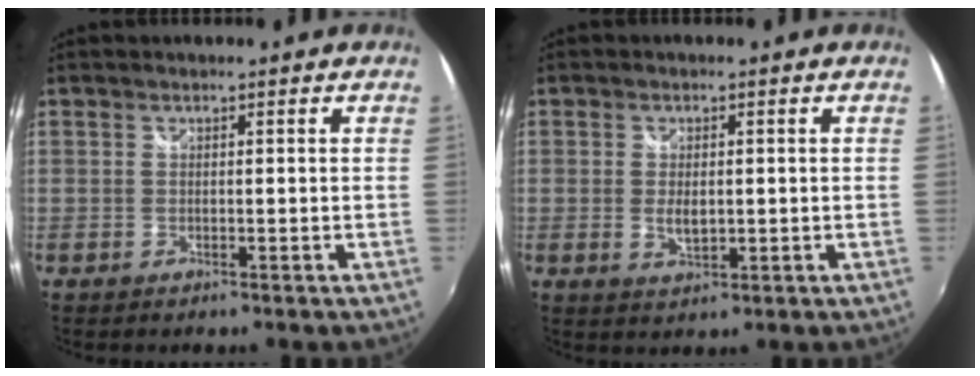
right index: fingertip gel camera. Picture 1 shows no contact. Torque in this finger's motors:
{"motor_torque": [0.11, -0.11, 0.13, 0.03]}